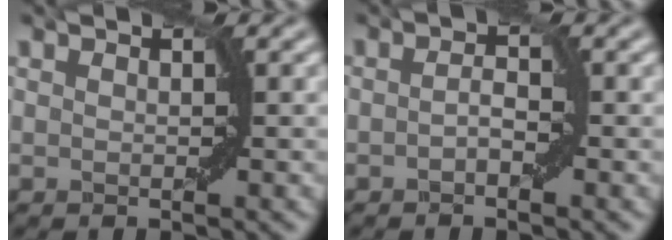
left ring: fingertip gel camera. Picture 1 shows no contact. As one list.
[{"total": 1.2, "force": [-1.1, 0.0, 0.5], "torque": [-0.017, 0.010, -0.015]}]